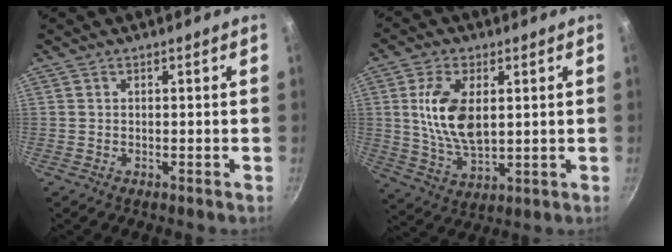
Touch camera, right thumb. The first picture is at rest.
{"total": 12.1, "force": [2.2, 6.4, 9.9], "torque": [-0.182, -0.011, 0.048]}